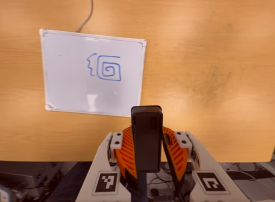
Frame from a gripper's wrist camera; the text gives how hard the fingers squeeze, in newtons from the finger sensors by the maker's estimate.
{"total": 6.7, "left": 6.3, "right": 7.2}